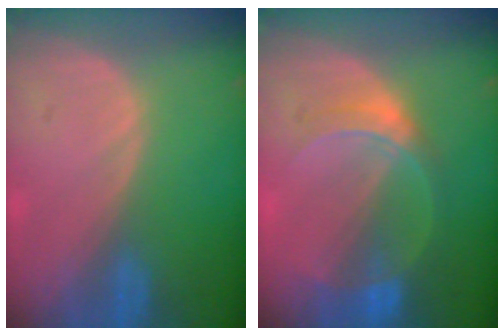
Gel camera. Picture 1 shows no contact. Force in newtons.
{"total": 6.8, "press": 5.9, "slide": 3.2}